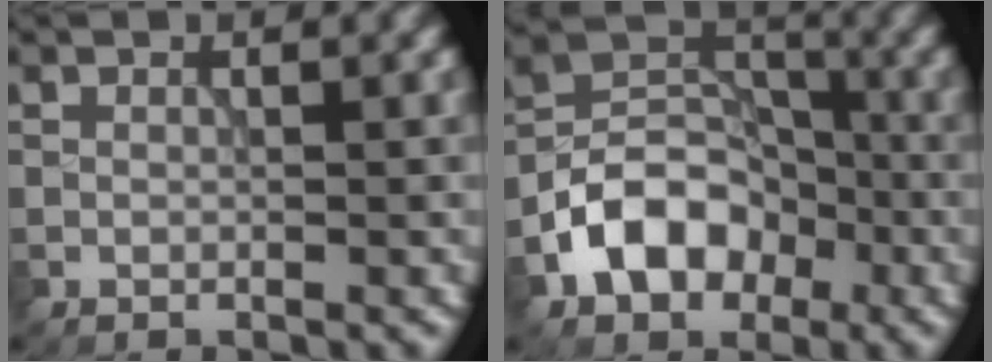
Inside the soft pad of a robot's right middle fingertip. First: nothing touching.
{"total": 6.7, "force": [-3.2, 4.7, 3.4], "torque": [-0.052, 0.003, -0.067]}